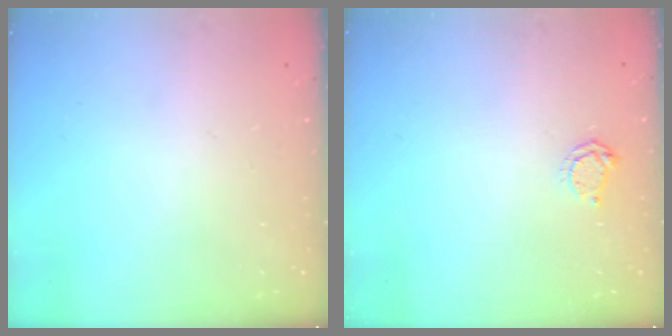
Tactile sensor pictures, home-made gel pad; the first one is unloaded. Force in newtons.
{"total": 4.4, "press": 4.3, "slide": 0.5}